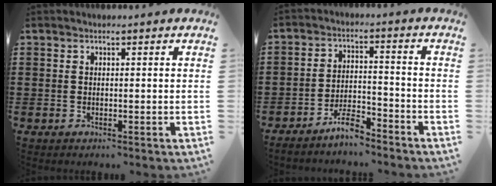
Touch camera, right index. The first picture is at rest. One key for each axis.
{"total": 5.3, "fx": -4.6, "fy": 0.8, "fz": 2.4, "tx": -0.054, "ty": 0.003, "tz": -0.090}